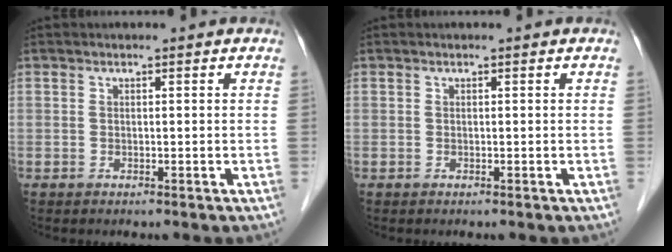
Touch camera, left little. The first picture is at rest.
{"total": 0.0}